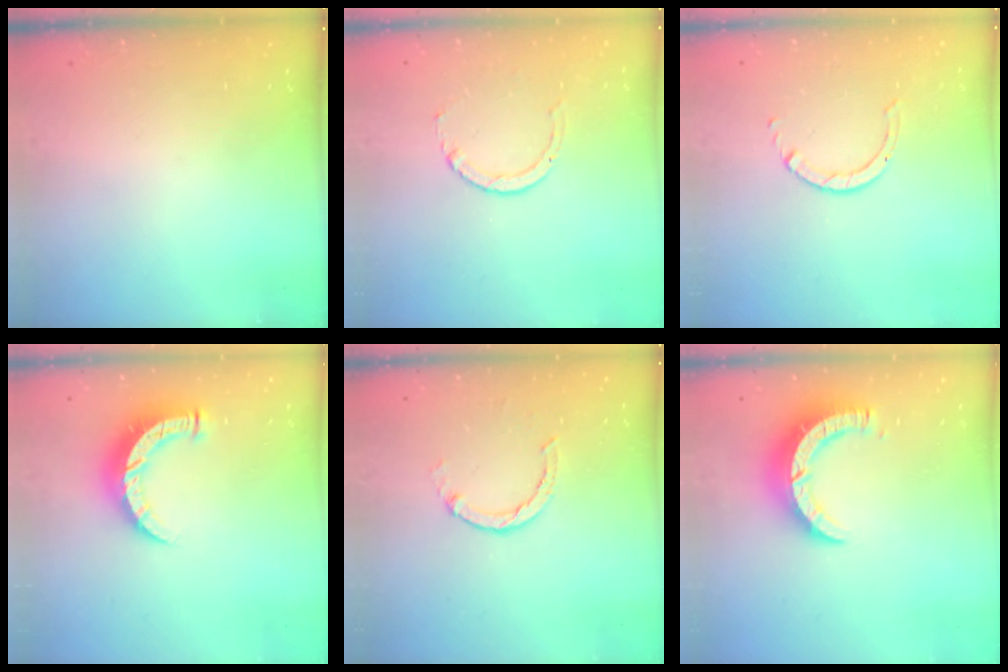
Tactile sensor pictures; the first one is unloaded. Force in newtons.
{"total": 3.2, "press": 3.2, "slide": 0.4}
{"total": 1.7, "press": 1.7, "slide": 0.1}
{"total": 9.2, "press": 9.1, "slide": 0.6}
{"total": 1.8, "press": 1.8, "slide": 0.2}
{"total": 9.3, "press": 9.3, "slide": 0.8}